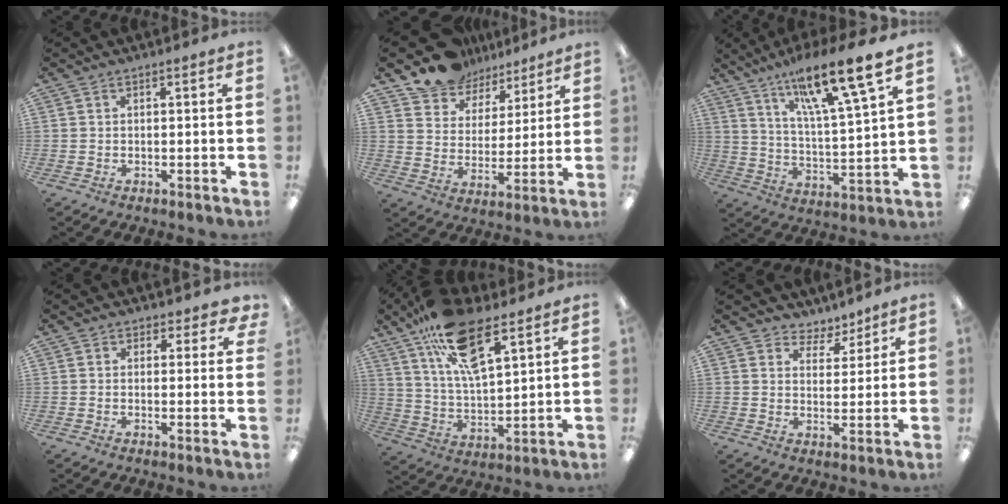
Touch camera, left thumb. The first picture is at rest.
{"total": 13.4, "force": [11.3, 6.8, 2.1], "torque": [-0.059, -0.086, 0.215]}
{"total": 17.3, "force": [12.8, 2.6, 11.4], "torque": [-0.187, -0.080, 0.202]}
{"total": 2.4, "force": [1.5, 1.8, 0.6], "torque": [0.001, -0.004, 0.027]}
{"total": 17.7, "force": [11.3, 6.6, 11.9], "torque": [-0.225, -0.041, 0.198]}
{"total": 5.0, "force": [4.2, 2.6, 0.4], "torque": [0.000, -0.030, 0.074]}